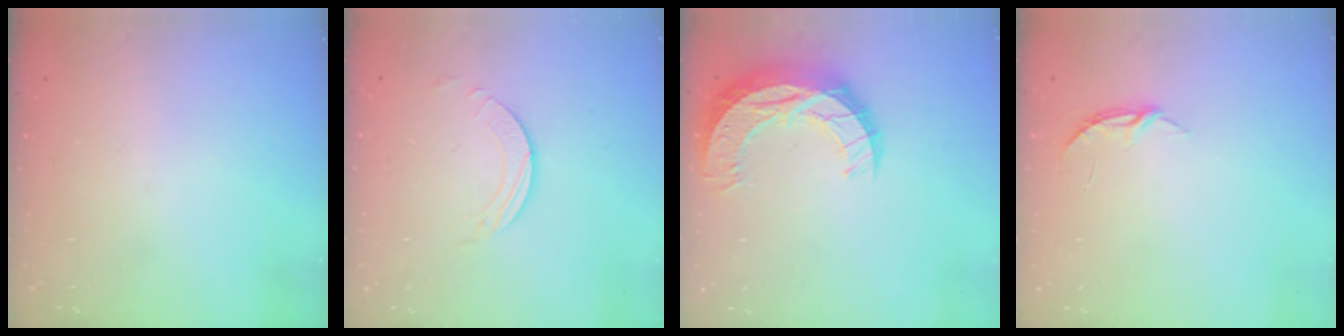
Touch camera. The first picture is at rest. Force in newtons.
{"total": 1.9, "press": 1.9, "slide": 0.2}
{"total": 13.7, "press": 13.7, "slide": 0.9}
{"total": 3.7, "press": 3.7, "slide": 0.3}